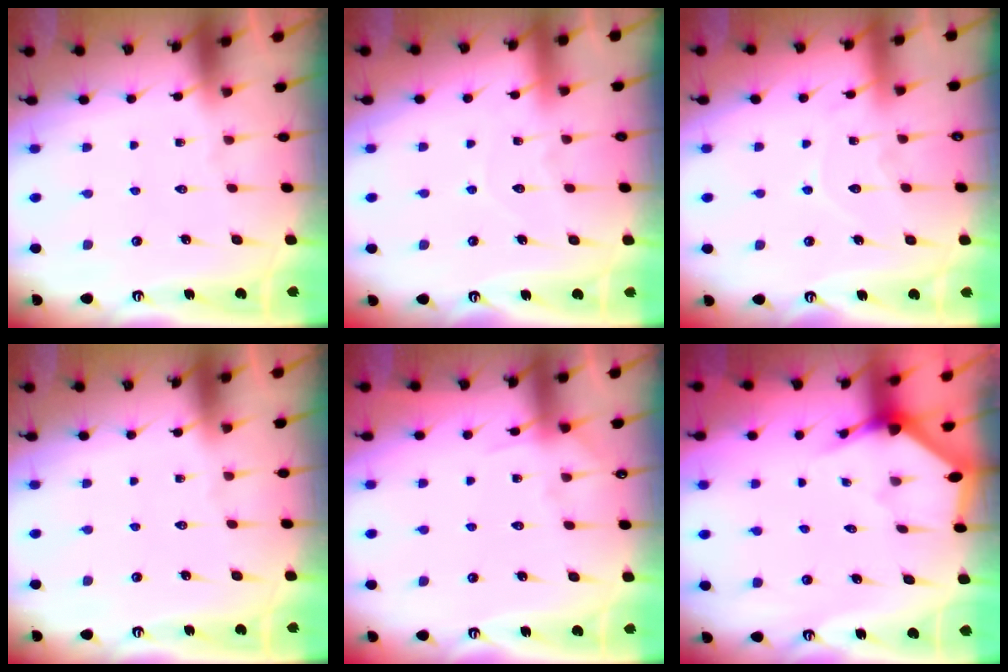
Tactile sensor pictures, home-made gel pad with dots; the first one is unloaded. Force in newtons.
{"total": 5.8, "press": 5.8, "slide": 0.2}
{"total": 7.9, "press": 7.9, "slide": 0.6}
{"total": 0.0}
{"total": 5.2, "press": 5.1, "slide": 0.7}
{"total": 2.9, "press": 2.9, "slide": 0.2}